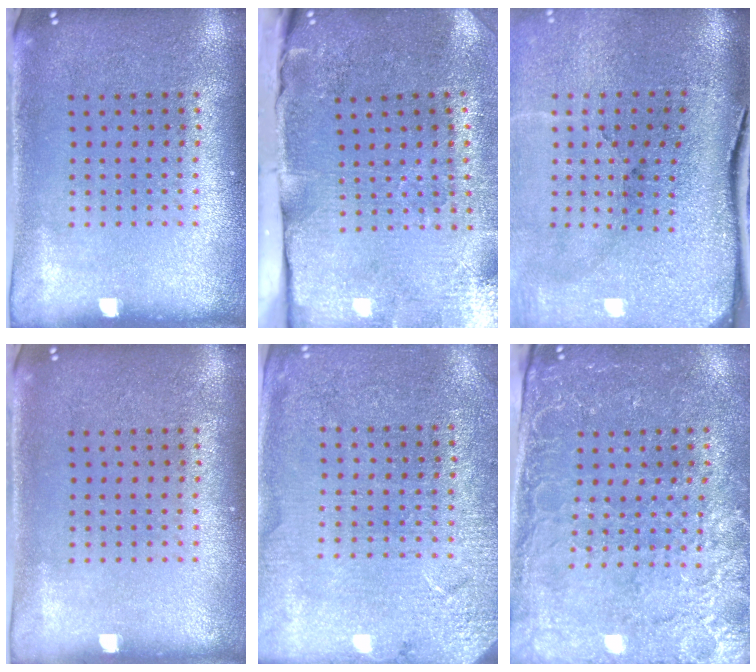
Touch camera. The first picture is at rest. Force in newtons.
{"total": 4.8, "press": 3.9, "slide": 2.8}
{"total": 5.0, "press": 4.0, "slide": 3.1}
{"total": 0.0}
{"total": 2.7, "press": 2.7, "slide": 0.1}
{"total": 3.1, "press": 2.9, "slide": 1.0}